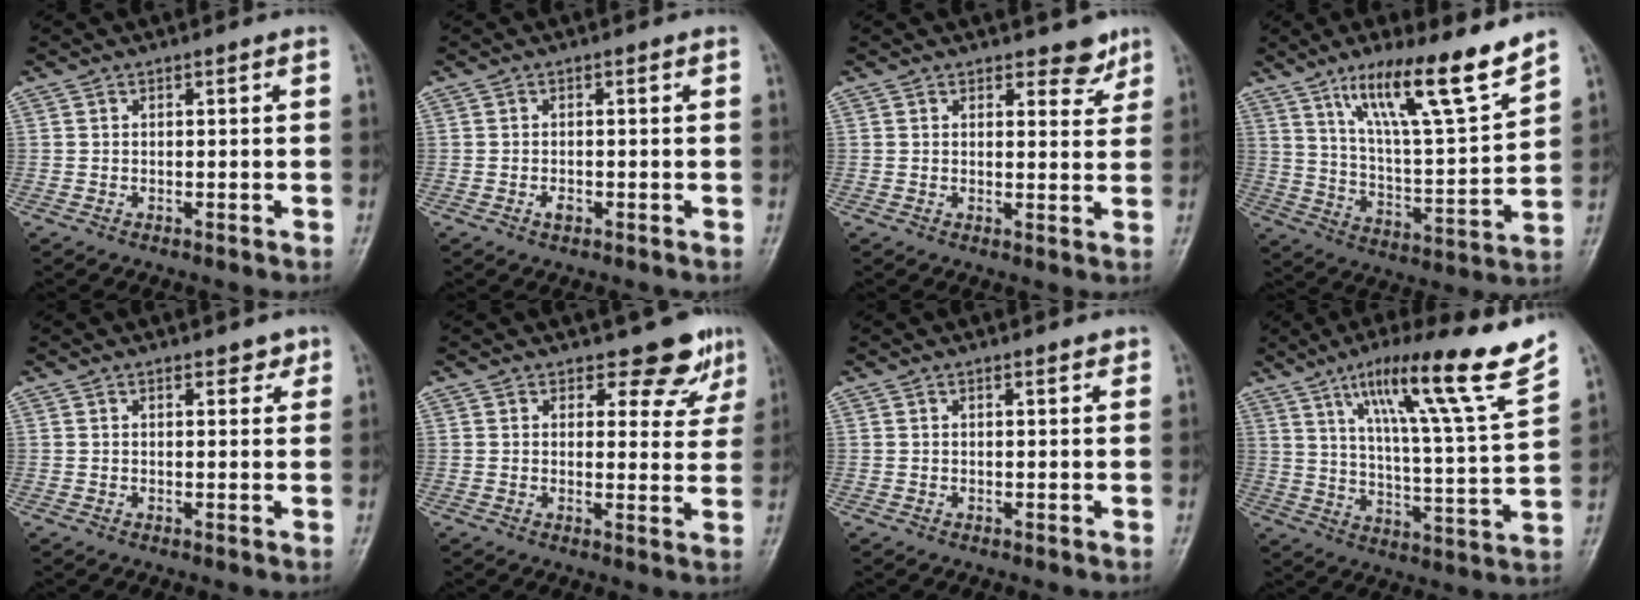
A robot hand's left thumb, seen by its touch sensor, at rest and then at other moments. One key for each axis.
{"total": 1.3, "fx": -0.6, "fy": 0.8, "fz": 0.9, "tx": -0.013, "ty": 0.000, "tz": -0.010}
{"total": 3.7, "fx": 3.0, "fy": 1.8, "fz": 1.2, "tx": 0.007, "ty": -0.022, "tz": 0.036}
{"total": 16.4, "fx": 11.4, "fy": 2.2, "fz": 11.6, "tx": -0.180, "ty": -0.067, "tz": 0.201}
{"total": 2.4, "fx": 1.7, "fy": 1.2, "fz": 1.2, "tx": 0.000, "ty": -0.008, "tz": 0.019}
{"total": 6.6, "fx": 5.4, "fy": 3.3, "fz": 1.8, "tx": 0.010, "ty": -0.040, "tz": 0.058}
{"total": 1.1, "fx": 0.9, "fy": 0.3, "fz": 0.6, "tx": -0.008, "ty": -0.004, "tz": 0.012}
{"total": 20.2, "fx": 13.0, "fy": 0.8, "fz": 15.5, "tx": -0.219, "ty": -0.059, "tz": 0.202}